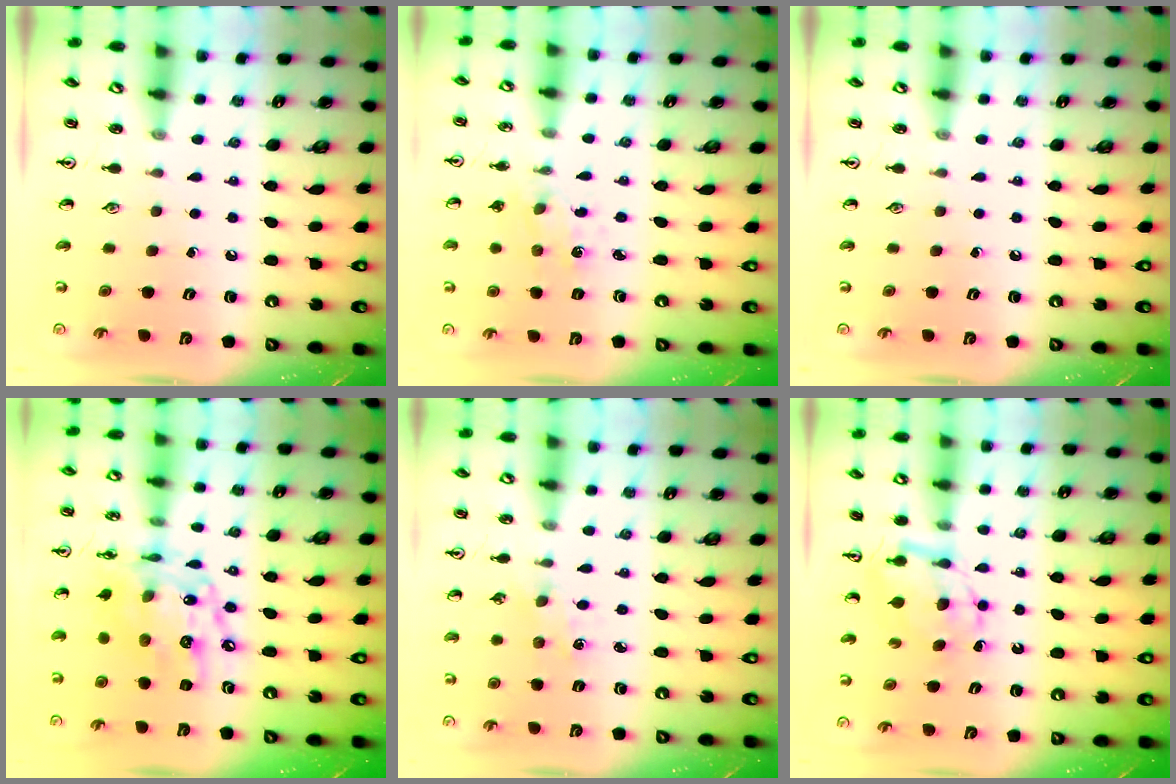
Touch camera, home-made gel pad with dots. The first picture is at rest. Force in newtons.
{"total": 1.4, "press": 1.4, "slide": 0.3}
{"total": 0.0}
{"total": 17.9, "press": 17.9, "slide": 1.3}
{"total": 2.4, "press": 2.4, "slide": 0.3}
{"total": 6.6, "press": 6.6, "slide": 0.3}